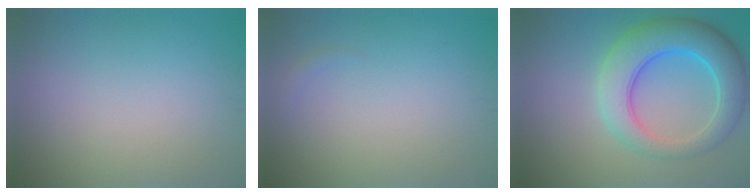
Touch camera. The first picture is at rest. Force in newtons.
{"total": 0.5, "press": 0.5, "slide": 0.1}
{"total": 7.9, "press": 7.9, "slide": 0.3}